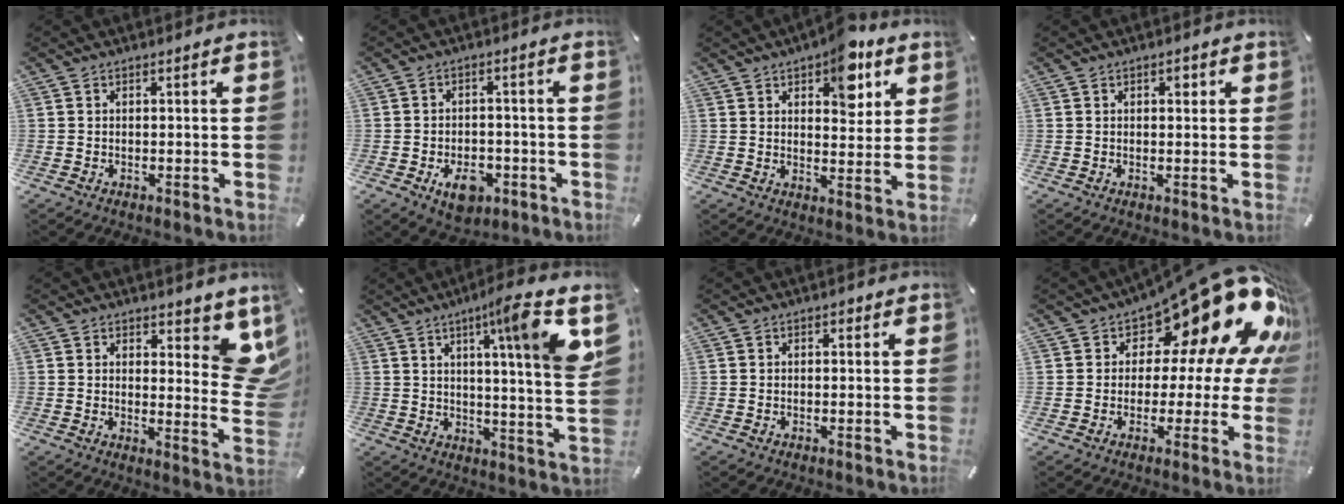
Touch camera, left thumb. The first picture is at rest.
{"total": 7.7, "force": [-3.2, 5.0, 4.9], "torque": [-0.083, 0.005, -0.059]}
{"total": 10.7, "force": [6.1, 5.7, 6.6], "torque": [-0.072, -0.026, 0.102]}
{"total": 1.8, "force": [0.8, 1.1, 1.3], "torque": [-0.019, 0.002, 0.011]}
{"total": 10.1, "force": [5.3, 4.9, 7.0], "torque": [-0.060, -0.042, 0.092]}
{"total": 14.4, "force": [7.5, 0.2, 12.3], "torque": [-0.182, -0.044, 0.102]}
{"total": 0.6, "force": [0.1, 0.5, 0.3], "torque": [-0.005, 0.005, 0.000]}
{"total": 20.1, "force": [11.6, 9.6, 13.4], "torque": [-0.183, -0.088, 0.193]}